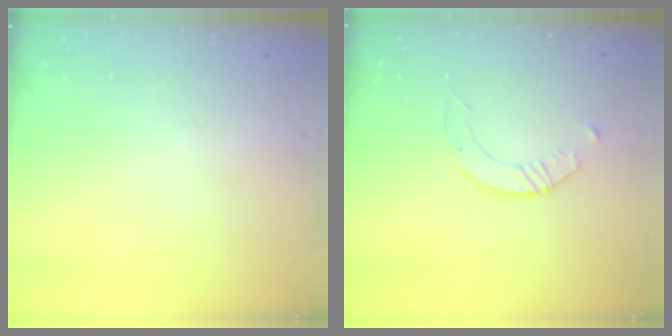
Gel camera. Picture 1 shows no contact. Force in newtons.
{"total": 2.7, "press": 2.7, "slide": 0.3}